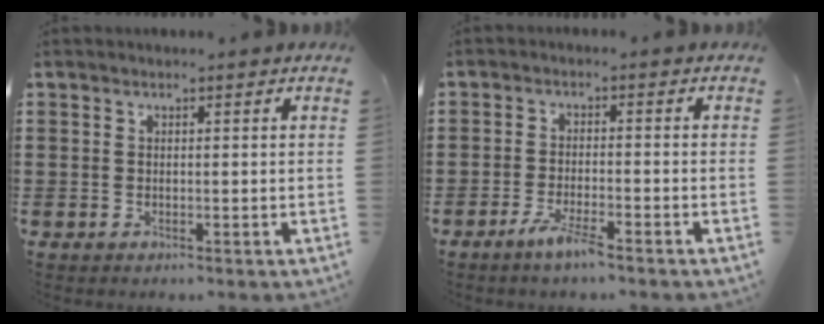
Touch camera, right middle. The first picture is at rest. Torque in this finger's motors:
{"motor_torque": [2.13, 0.00, 0.28, 0.09]}